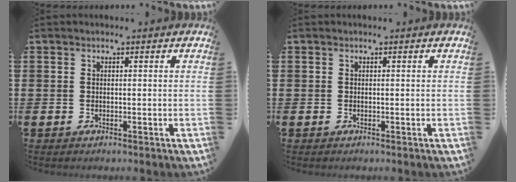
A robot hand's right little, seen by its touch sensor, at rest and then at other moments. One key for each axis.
{"total": 0.0}